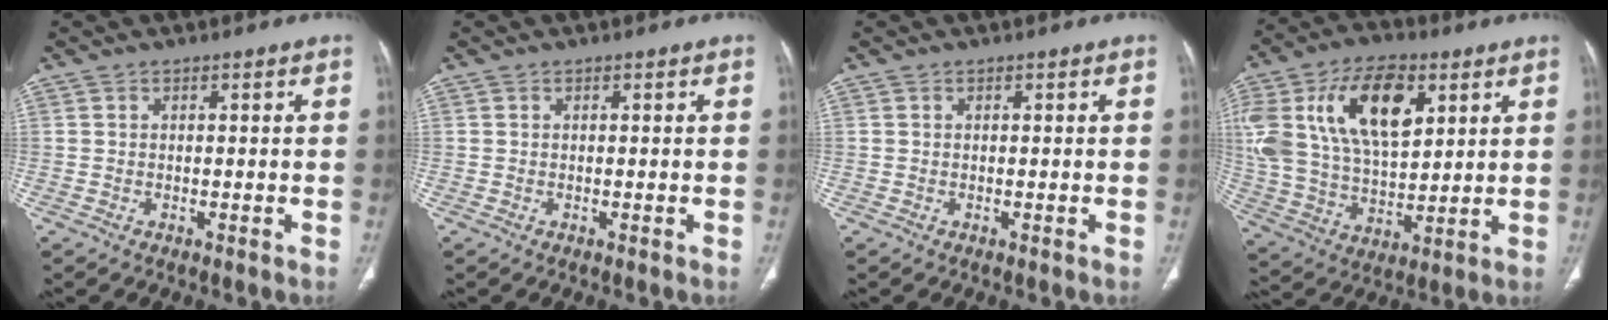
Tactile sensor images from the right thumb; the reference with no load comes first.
{"total": 0.0}
{"total": 0.0}
{"total": 24.7, "force": [9.1, 13.8, 18.4], "torque": [-0.355, -0.004, 0.169]}